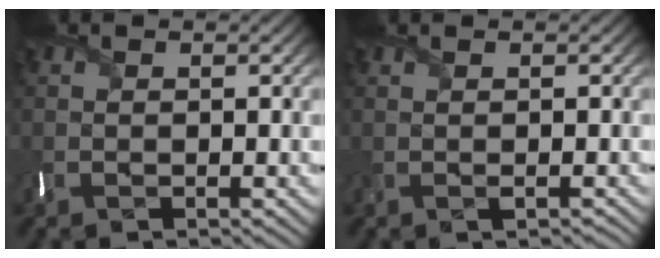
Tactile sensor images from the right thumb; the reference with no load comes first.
{"total": 0.8, "force": [0.0, 0.0, 0.8], "torque": [-0.021, 0.003, -0.001]}